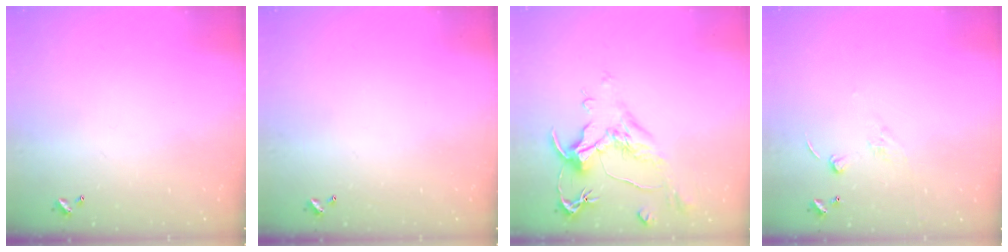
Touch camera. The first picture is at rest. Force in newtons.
{"total": 0.0}
{"total": 1.7, "press": 0.9, "slide": 1.4}
{"total": 2.3, "press": 2.3, "slide": 0.5}